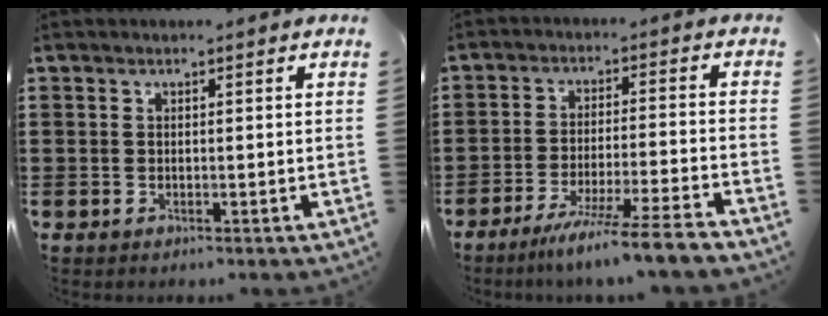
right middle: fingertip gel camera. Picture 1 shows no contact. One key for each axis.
{"total": 7.5, "fx": -6.4, "fy": -1.0, "fz": 3.7, "tx": -0.063, "ty": -0.014, "tz": -0.124}